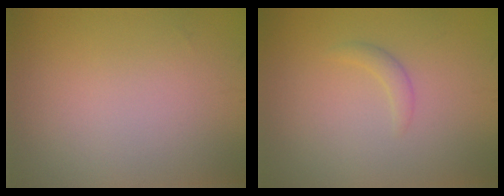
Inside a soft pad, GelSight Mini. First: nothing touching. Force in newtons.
{"total": 1.0, "press": 1.0, "slide": 0.1}